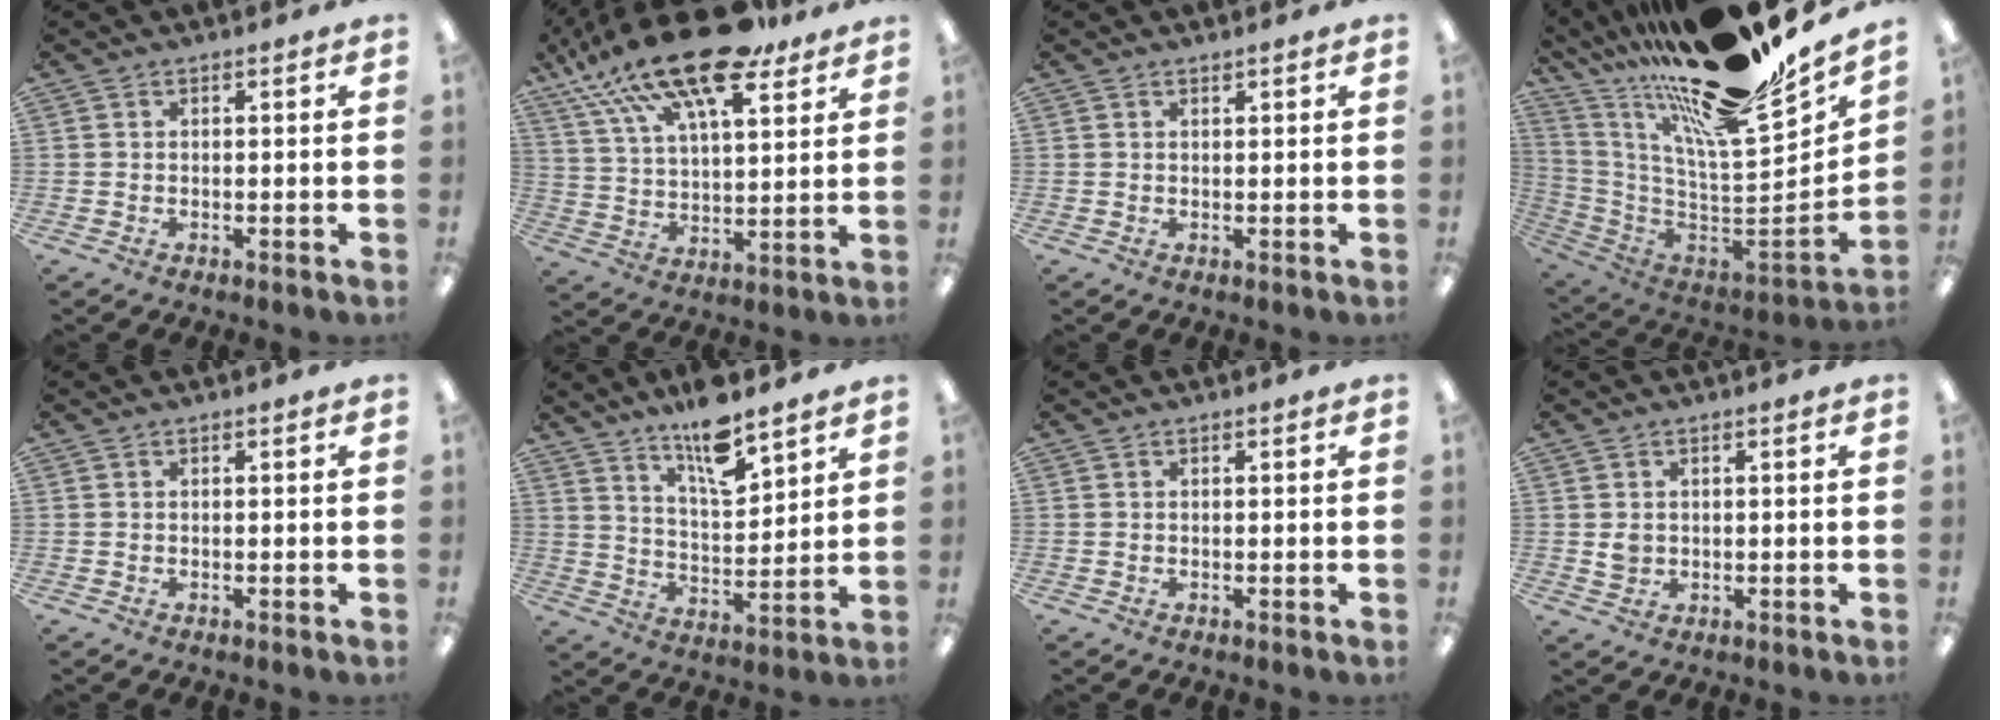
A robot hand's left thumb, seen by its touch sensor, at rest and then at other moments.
{"total": 21.9, "force": [15.5, 7.5, 13.6], "torque": [-0.238, -0.083, 0.267]}
{"total": 0.7, "force": [0.7, 0.1, 0.2], "torque": [-0.006, 0.000, 0.014]}
{"total": 23.6, "force": [16.7, 5.3, 15.9], "torque": [-0.216, -0.141, 0.276]}
{"total": 0.0}
{"total": 12.8, "force": [10.0, 3.6, 7.1], "torque": [-0.117, -0.059, 0.171]}
{"total": 0.0}
{"total": 2.2, "force": [0.7, 1.9, 0.9], "torque": [-0.012, 0.001, 0.010]}